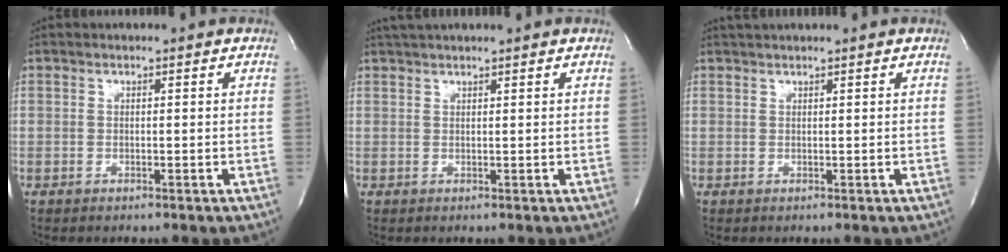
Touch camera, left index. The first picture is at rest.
{"total": 3.6, "force": [3.2, 0.0, 1.6], "torque": [-0.025, 0.026, 0.054]}
{"total": 1.8, "force": [1.7, -0.3, 0.6], "torque": [-0.005, 0.018, 0.034]}